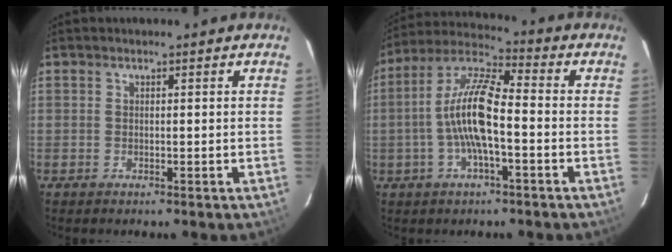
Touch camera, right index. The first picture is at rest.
{"total": 11.7, "force": [-2.4, 2.9, 11.1], "torque": [-0.223, 0.009, -0.049]}